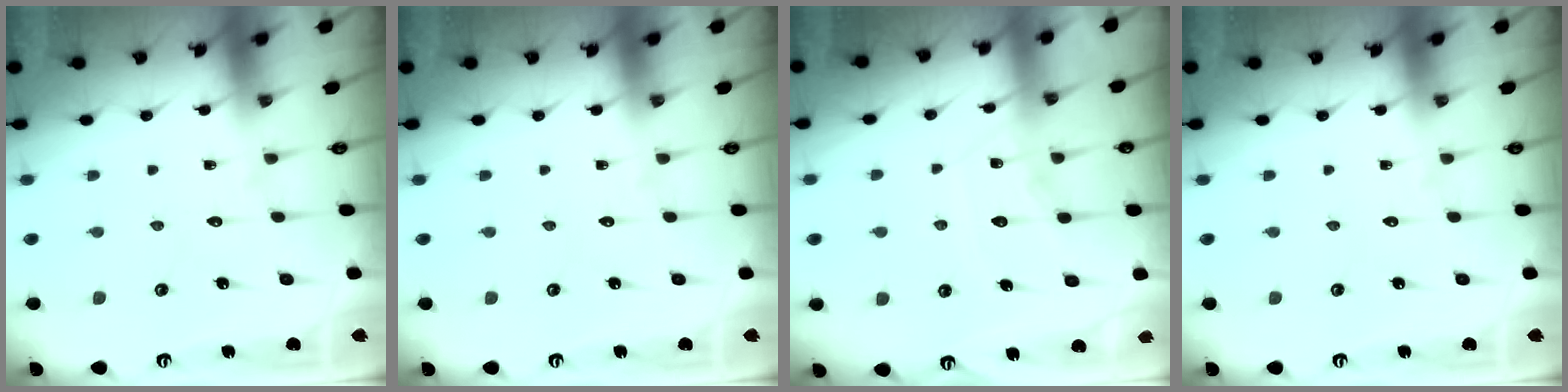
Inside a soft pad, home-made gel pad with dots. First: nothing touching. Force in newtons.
{"total": 0.0}
{"total": 8.8, "press": 8.8, "slide": 0.7}
{"total": 0.0}